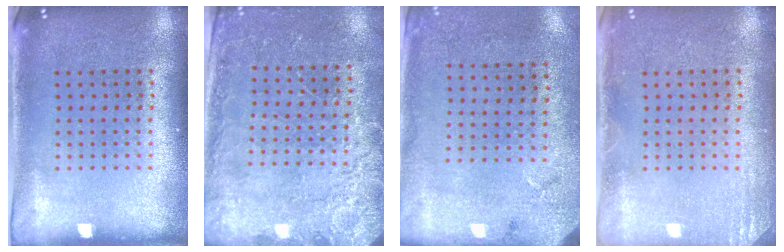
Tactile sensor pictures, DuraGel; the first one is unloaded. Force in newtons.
{"total": 2.5, "press": 2.5, "slide": 0.5}
{"total": 2.7, "press": 2.1, "slide": 1.7}
{"total": 1.6, "press": 1.6, "slide": 0.3}